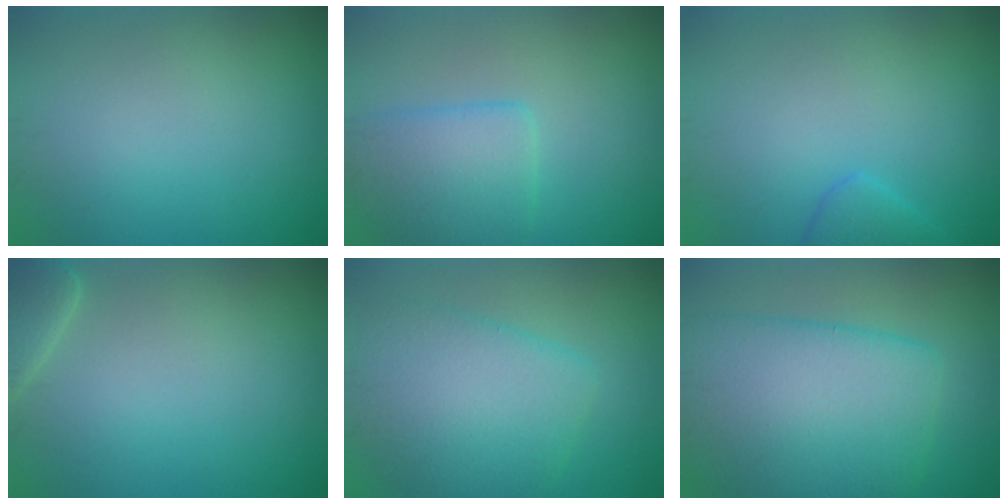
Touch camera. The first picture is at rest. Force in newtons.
{"total": 4.4, "press": 4.4, "slide": 0.2}
{"total": 1.7, "press": 1.7, "slide": 0.1}
{"total": 2.4, "press": 2.3, "slide": 0.4}
{"total": 7.0, "press": 7.0, "slide": 0.2}
{"total": 11.2, "press": 11.2, "slide": 0.4}